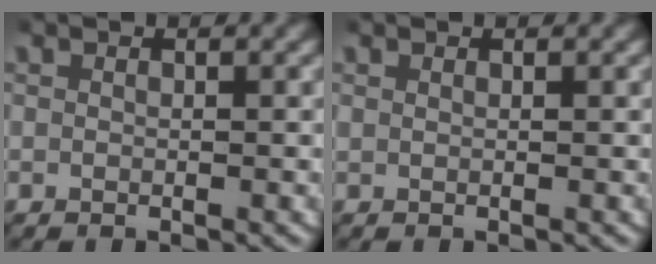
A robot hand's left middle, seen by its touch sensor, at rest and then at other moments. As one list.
[{"total": 0.0}]